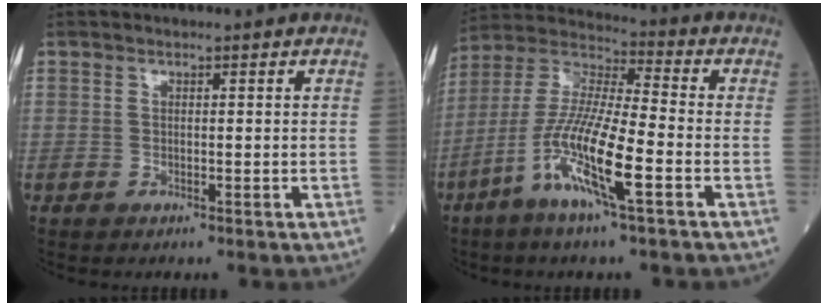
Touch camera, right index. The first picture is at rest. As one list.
[{"total": 13.6, "force": [-5.5, 1.1, 12.4], "torque": [-0.260, -0.008, -0.111]}]